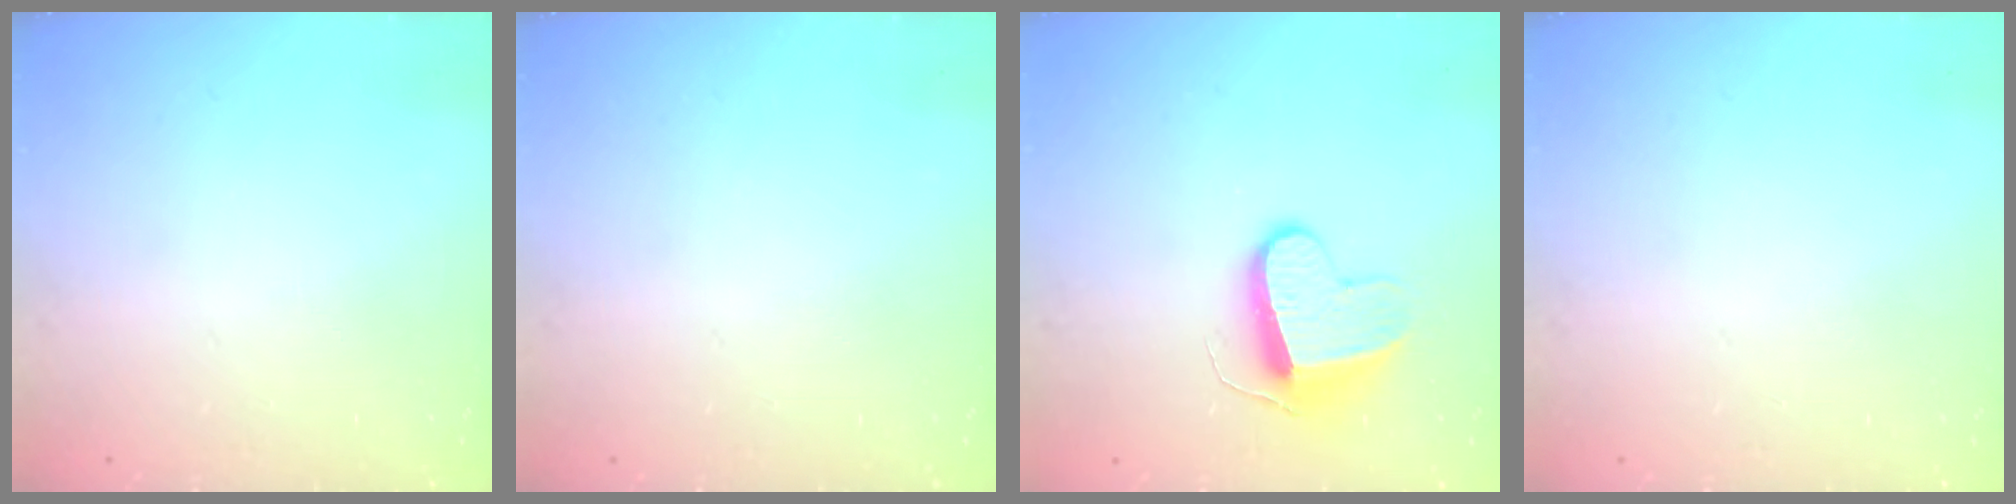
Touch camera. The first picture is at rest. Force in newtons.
{"total": 0.0}
{"total": 9.7, "press": 9.7, "slide": 0.6}
{"total": 0.0}